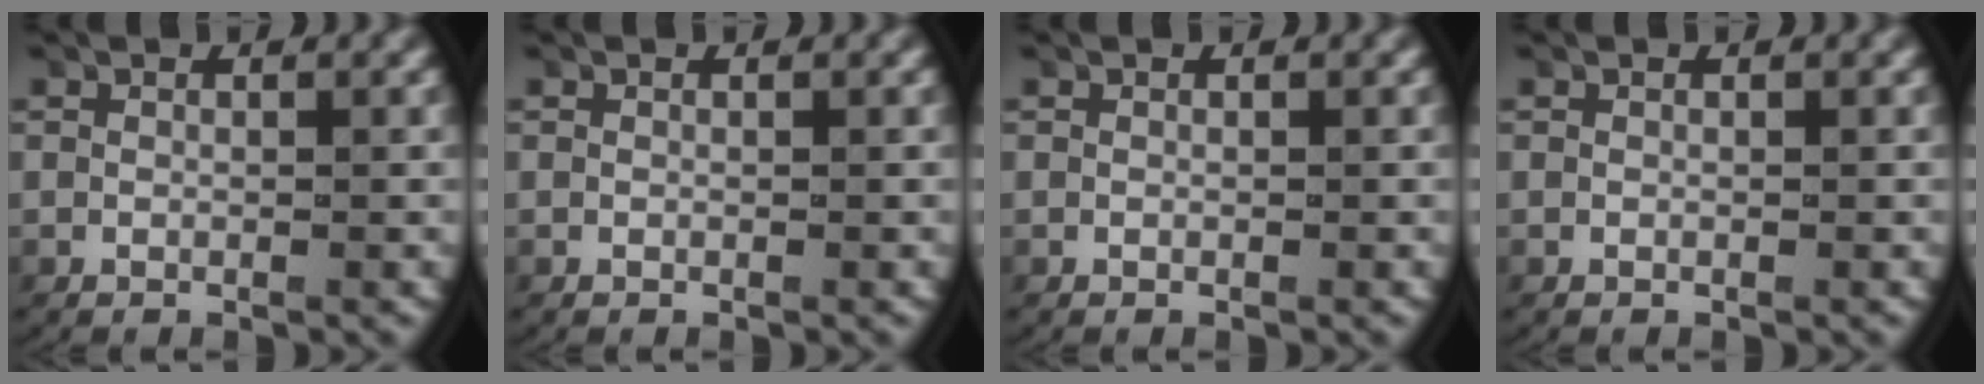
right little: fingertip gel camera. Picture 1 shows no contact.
{"total": 0.0}
{"total": 0.0}
{"total": 0.0}